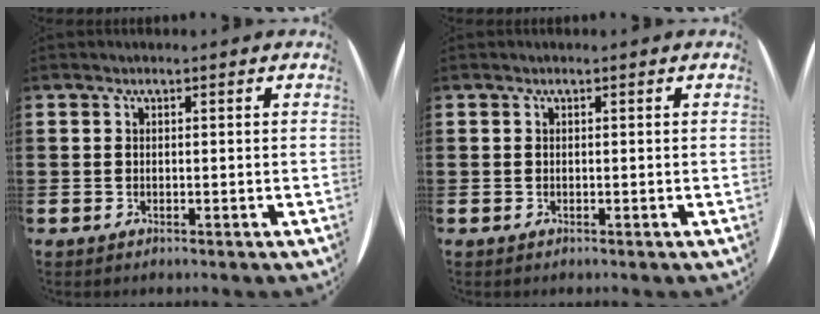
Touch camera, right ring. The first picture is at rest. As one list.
[{"total": 0.0}]